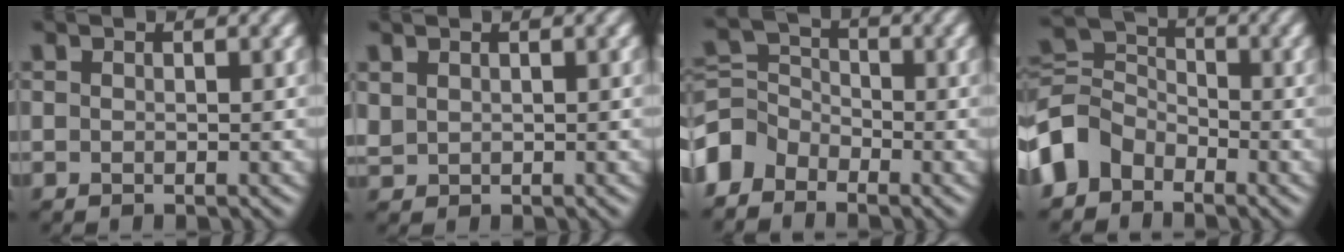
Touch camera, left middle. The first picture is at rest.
{"total": 0.8, "force": [0.5, 0.6, 0.2], "torque": [-0.009, -0.001, 0.015]}
{"total": 3.9, "force": [-3.0, 2.3, 1.0], "torque": [-0.023, 0.008, -0.078]}
{"total": 4.5, "force": [-2.9, 3.2, 1.4], "torque": [-0.026, 0.010, -0.078]}